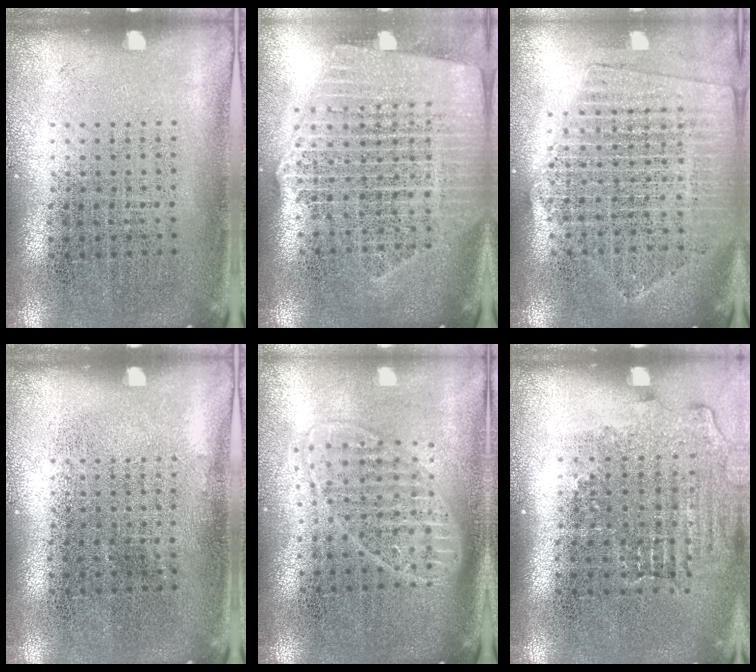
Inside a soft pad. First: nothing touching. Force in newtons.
{"total": 2.5, "press": 2.2, "slide": 1.2}
{"total": 2.1, "press": 1.9, "slide": 0.8}
{"total": 0.0}
{"total": 1.8, "press": 1.5, "slide": 1.0}
{"total": 1.4, "press": 1.2, "slide": 0.6}